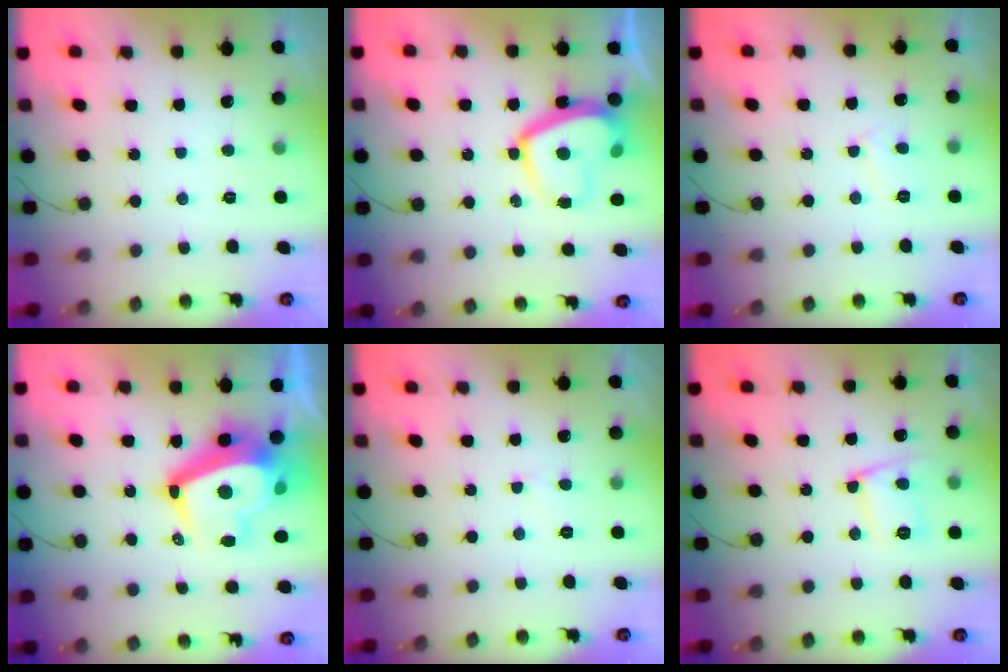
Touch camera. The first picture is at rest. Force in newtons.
{"total": 12.4, "press": 12.4, "slide": 0.9}
{"total": 4.1, "press": 4.0, "slide": 0.4}
{"total": 14.6, "press": 14.2, "slide": 3.5}
{"total": 3.0, "press": 3.0, "slide": 0.3}
{"total": 11.2, "press": 11.1, "slide": 1.0}